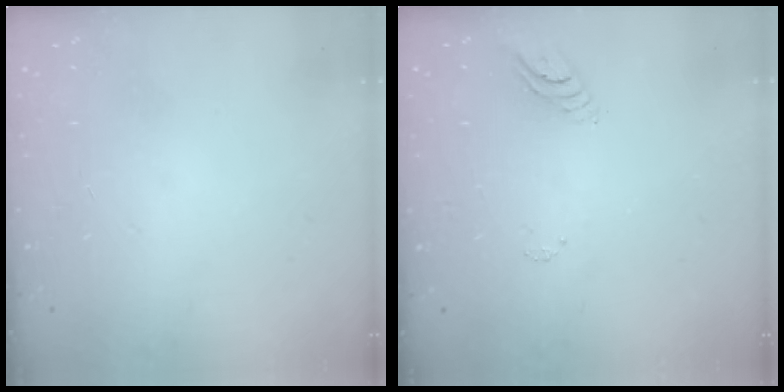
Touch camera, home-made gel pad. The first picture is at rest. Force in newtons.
{"total": 3.7, "press": 3.7, "slide": 0.3}